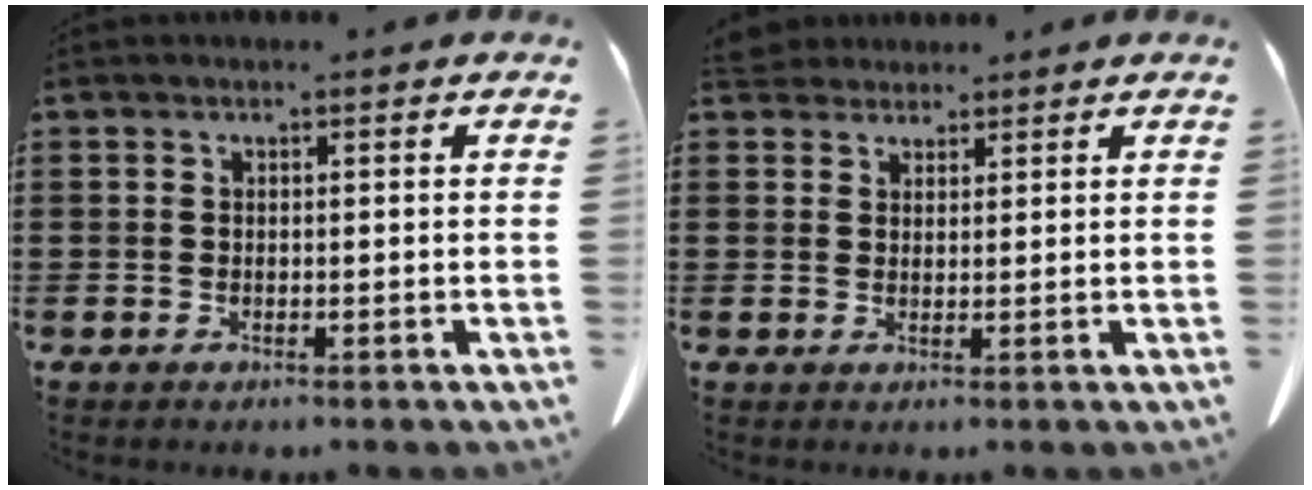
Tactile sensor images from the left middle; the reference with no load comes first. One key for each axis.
{"total": 3.0, "fx": 2.9, "fy": 0.9, "fz": 0.4, "tx": -0.016, "ty": -0.001, "tz": 0.057}